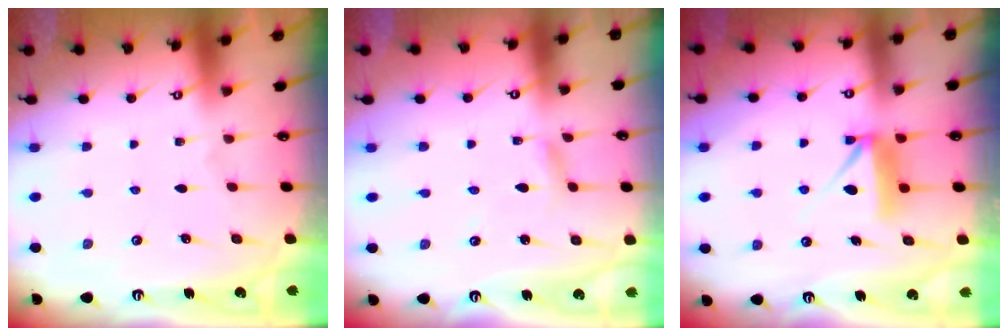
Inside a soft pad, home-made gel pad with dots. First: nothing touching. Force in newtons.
{"total": 2.8, "press": 2.8, "slide": 0.3}
{"total": 7.4, "press": 7.4, "slide": 0.4}